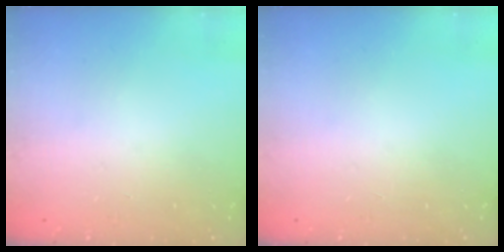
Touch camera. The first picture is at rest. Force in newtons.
{"total": 0.0}